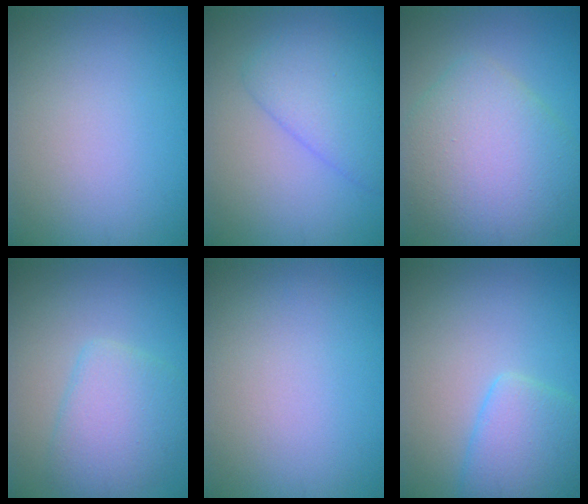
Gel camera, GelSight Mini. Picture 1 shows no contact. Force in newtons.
{"total": 4.0, "press": 4.0, "slide": 0.2}
{"total": 7.5, "press": 7.5, "slide": 0.6}
{"total": 4.4, "press": 4.4, "slide": 0.2}
{"total": 0.0}
{"total": 4.2, "press": 4.2, "slide": 0.3}